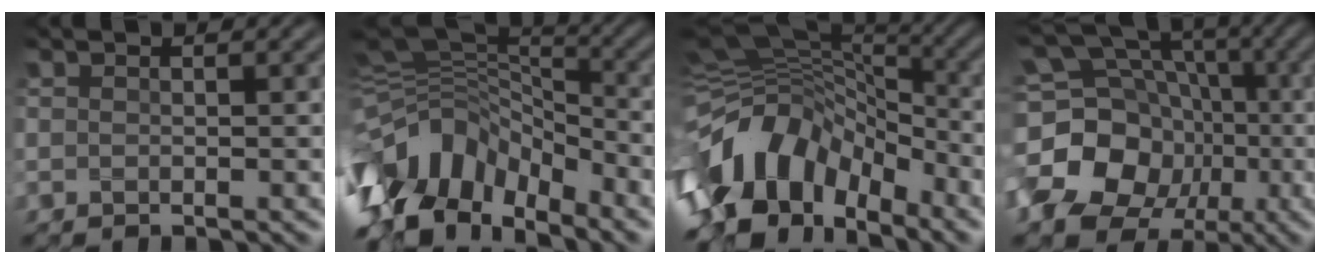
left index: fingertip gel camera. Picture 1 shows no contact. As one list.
[{"total": 11.0, "force": [-5.5, 6.7, 6.8], "torque": [-0.152, 0.019, -0.113]}, {"total": 11.8, "force": [-5.0, 7.8, 7.4], "torque": [-0.162, 0.015, -0.102]}, {"total": 18.1, "force": [-3.4, 15.7, 8.2], "torque": [-0.199, 0.001, -0.081]}]